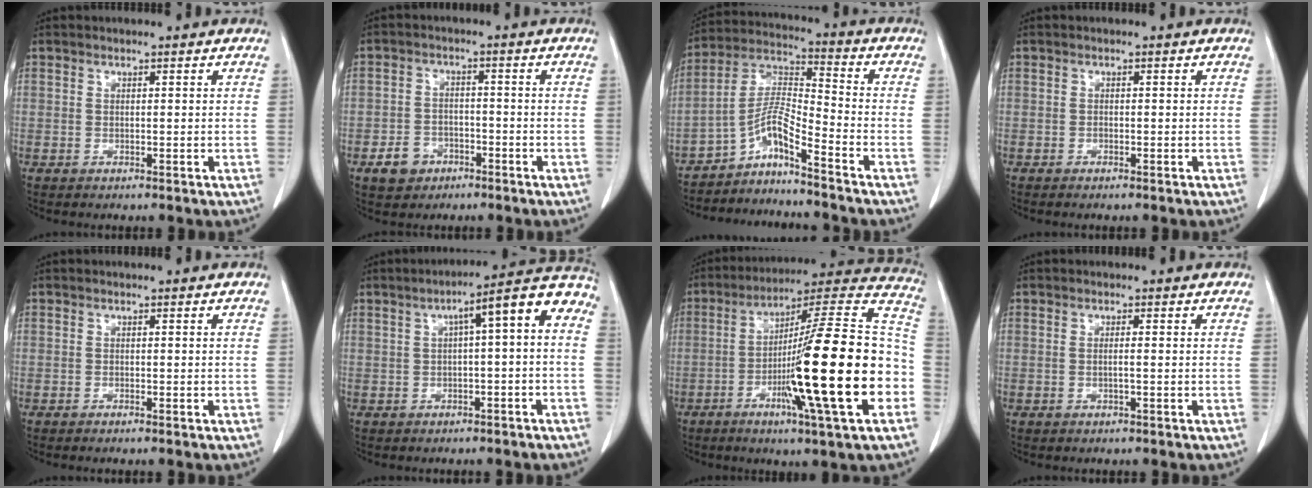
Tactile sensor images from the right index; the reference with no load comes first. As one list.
[{"total": 4.7, "force": [-2.6, 3.6, 1.5], "torque": [-0.029, 0.008, -0.038]}, {"total": 7.7, "force": [-5.9, -0.5, 4.9], "torque": [-0.104, 0.015, -0.109]}, {"total": 0.7, "force": [-0.6, 0.0, 0.4], "torque": [-0.012, -0.001, -0.010]}, {"total": 0.5, "force": [-0.4, -0.1, 0.3], "torque": [-0.009, -0.001, -0.008]}, {"total": 9.8, "force": [1.1, 1.5, 9.6], "torque": [-0.130, 0.043, 0.007]}, {"total": 25.2, "force": [-6.2, 0.4, 24.4], "torque": [-0.326, -0.006, -0.111]}, {"total": 1.0, "force": [-0.2, -0.1, 1.0], "torque": [-0.020, 0.000, -0.003]}]